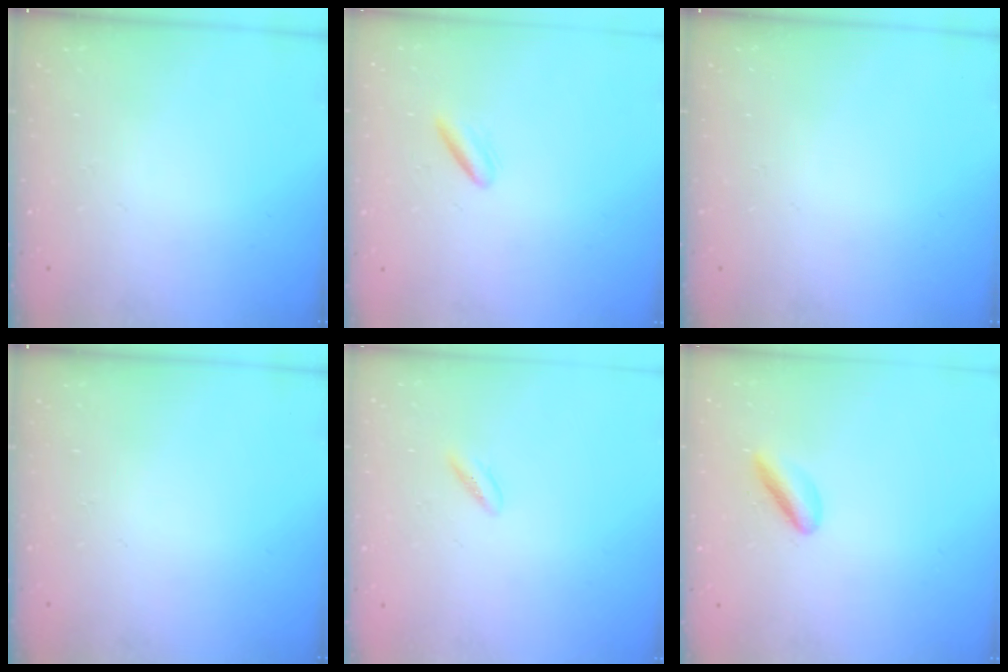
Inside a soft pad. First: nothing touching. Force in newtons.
{"total": 1.5, "press": 1.4, "slide": 0.7}
{"total": 0.0}
{"total": 0.0}
{"total": 1.7, "press": 1.4, "slide": 0.9}
{"total": 3.5, "press": 3.4, "slide": 0.5}